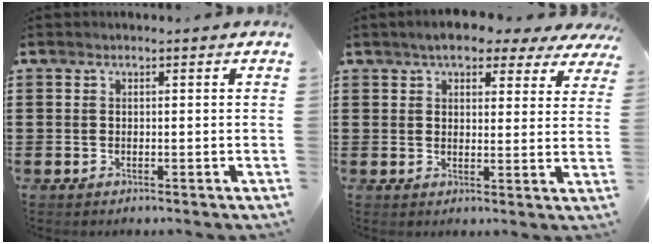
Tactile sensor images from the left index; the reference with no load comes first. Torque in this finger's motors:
{"motor_torque": [2.14, 0.00, 0.24, 0.00]}